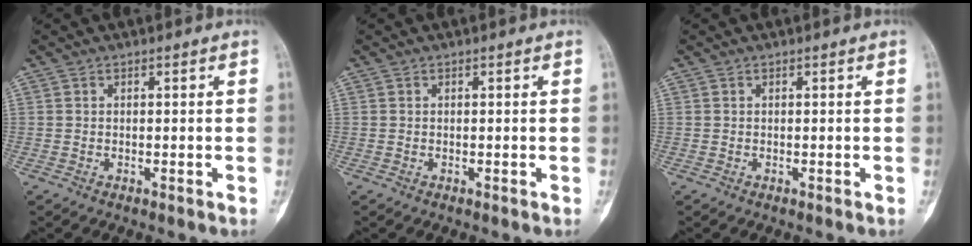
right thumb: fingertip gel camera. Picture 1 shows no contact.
{"total": 0.0}
{"total": 0.0}